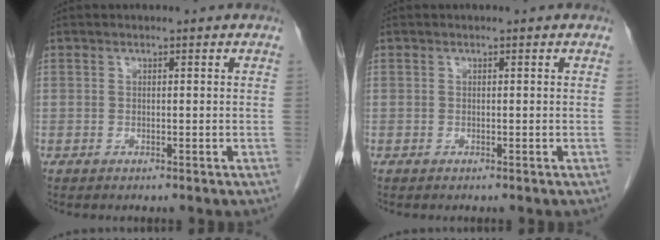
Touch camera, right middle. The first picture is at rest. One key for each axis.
{"total": 0.0}